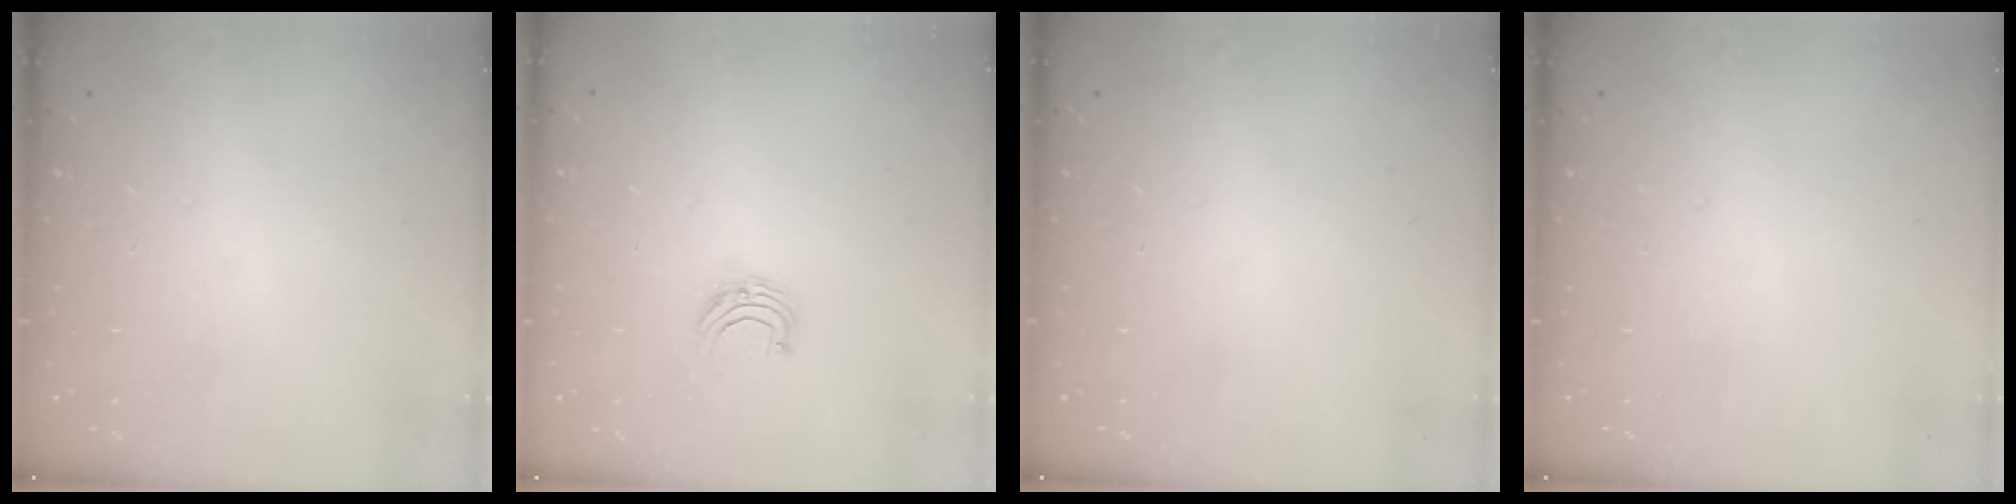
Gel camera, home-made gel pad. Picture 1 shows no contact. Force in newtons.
{"total": 5.0, "press": 5.0, "slide": 0.5}
{"total": 0.0}
{"total": 0.0}